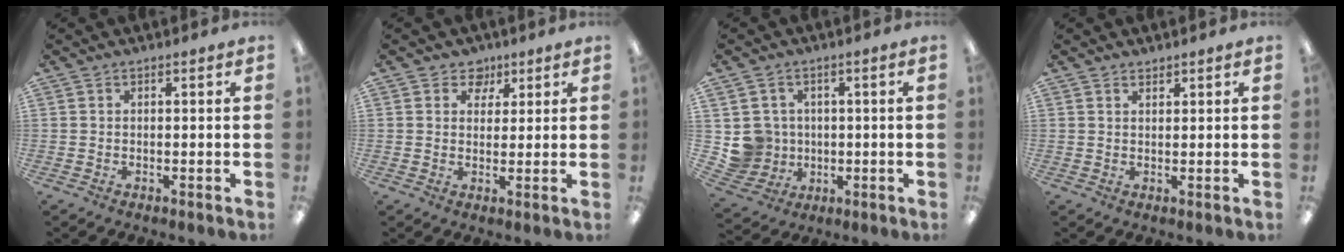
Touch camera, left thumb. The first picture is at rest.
{"total": 4.6, "force": [2.7, 3.6, 1.0], "torque": [-0.010, -0.008, 0.045]}
{"total": 7.0, "force": [0.8, 6.9, 0.5], "torque": [-0.033, 0.003, 0.028]}
{"total": 1.3, "force": [1.2, 0.4, 0.1], "torque": [-0.002, -0.001, 0.023]}